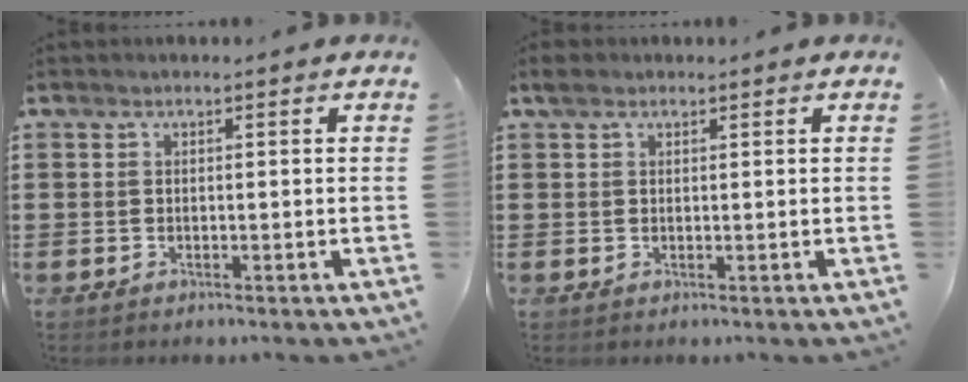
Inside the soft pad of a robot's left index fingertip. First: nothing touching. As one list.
[{"total": 1.3, "force": [0.8, 0.8, 0.7], "torque": [-0.016, 0.006, 0.014]}]